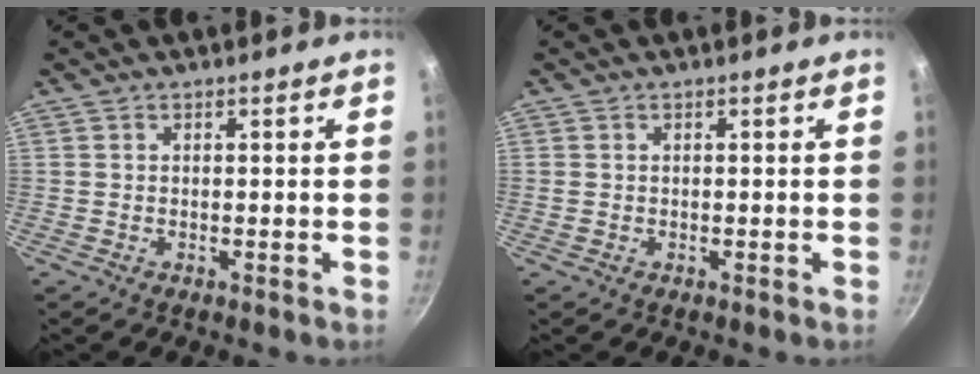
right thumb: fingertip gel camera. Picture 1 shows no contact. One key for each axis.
{"total": 0.8, "fx": 0.0, "fy": 0.7, "fz": 0.3, "tx": -0.006, "ty": 0.002, "tz": 0.001}